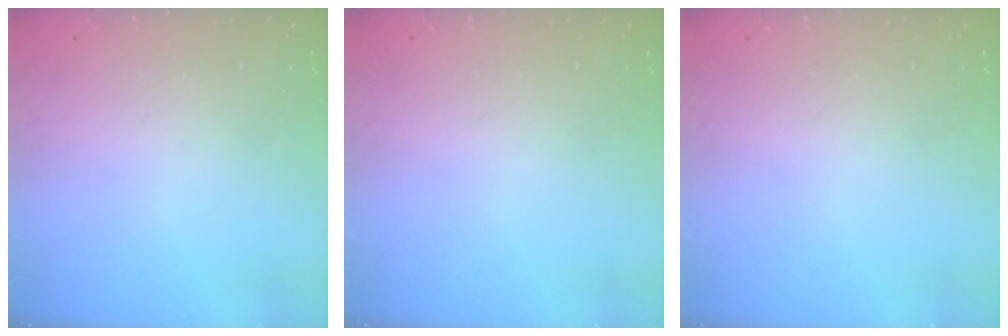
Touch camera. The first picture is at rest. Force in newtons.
{"total": 0.0}
{"total": 0.0}